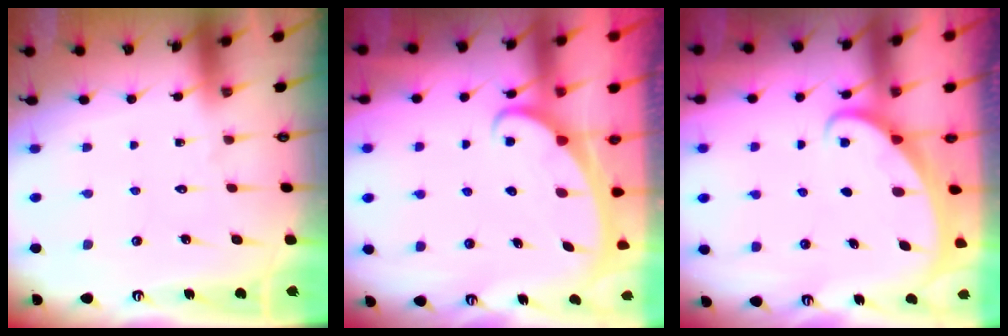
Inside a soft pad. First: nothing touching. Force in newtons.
{"total": 2.1, "press": 2.1, "slide": 0.3}
{"total": 1.6, "press": 1.6, "slide": 0.2}